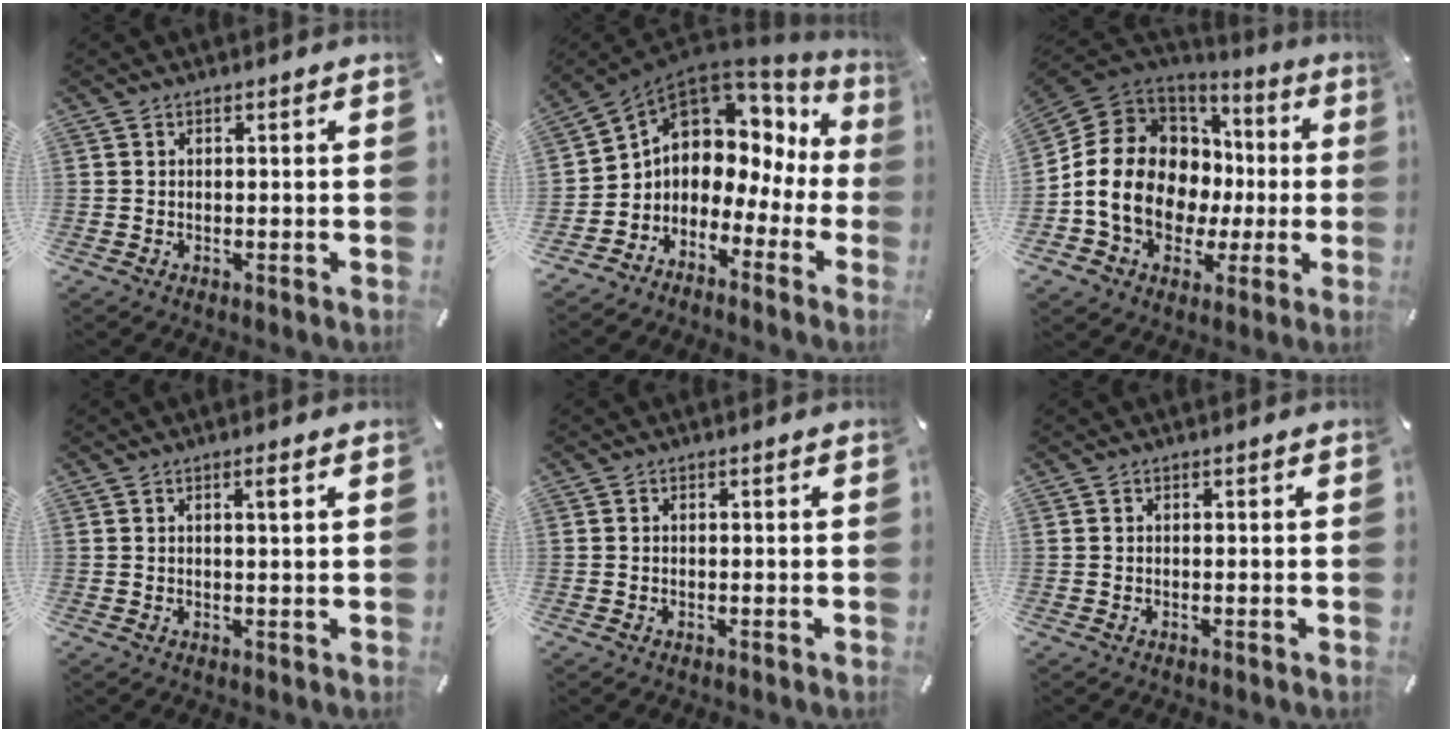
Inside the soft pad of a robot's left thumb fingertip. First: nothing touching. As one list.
[{"total": 6.8, "force": [1.7, 6.0, 2.7], "torque": [-0.069, -0.028, 0.029]}, {"total": 15.9, "force": [-2.4, 13.2, 8.6], "torque": [-0.184, -0.009, -0.041]}, {"total": 2.0, "force": [0.9, 0.1, 1.8], "torque": [-0.037, -0.001, 0.014]}, {"total": 0.0}, {"total": 0.0}]